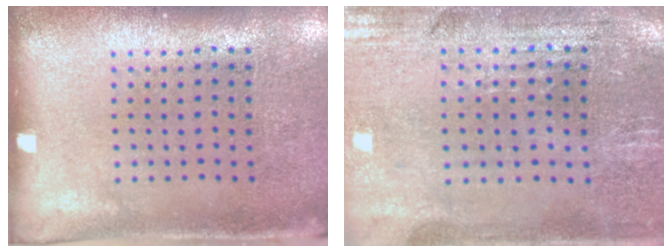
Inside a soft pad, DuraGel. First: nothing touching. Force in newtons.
{"total": 0.9, "press": 0.8, "slide": 0.4}